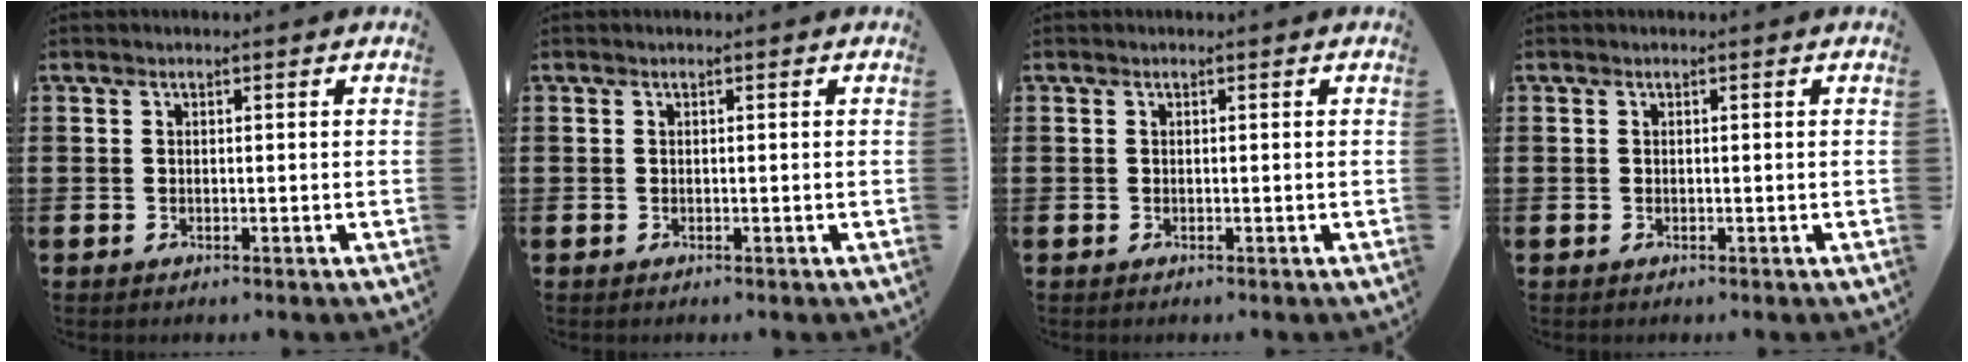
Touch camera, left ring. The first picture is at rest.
{"total": 0.0}
{"total": 0.0}
{"total": 0.0}